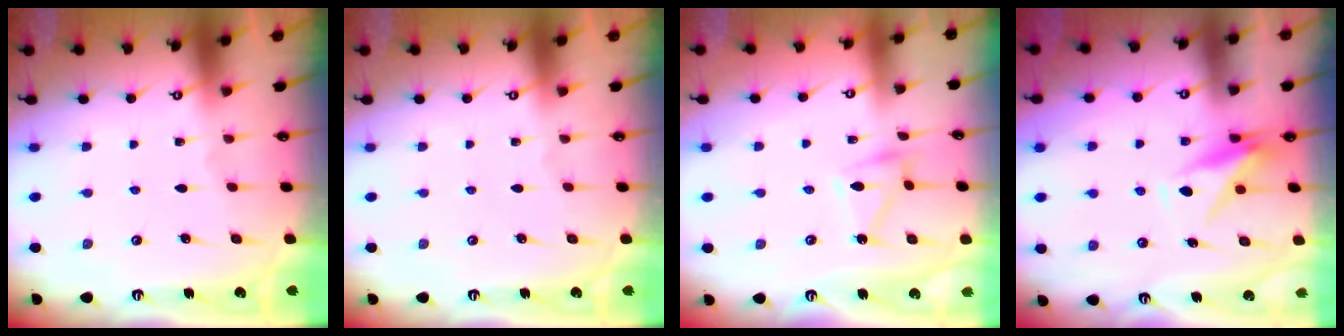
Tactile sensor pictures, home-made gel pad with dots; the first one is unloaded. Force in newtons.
{"total": 0.0}
{"total": 6.7, "press": 6.7, "slide": 0.3}
{"total": 9.3, "press": 9.2, "slide": 1.3}